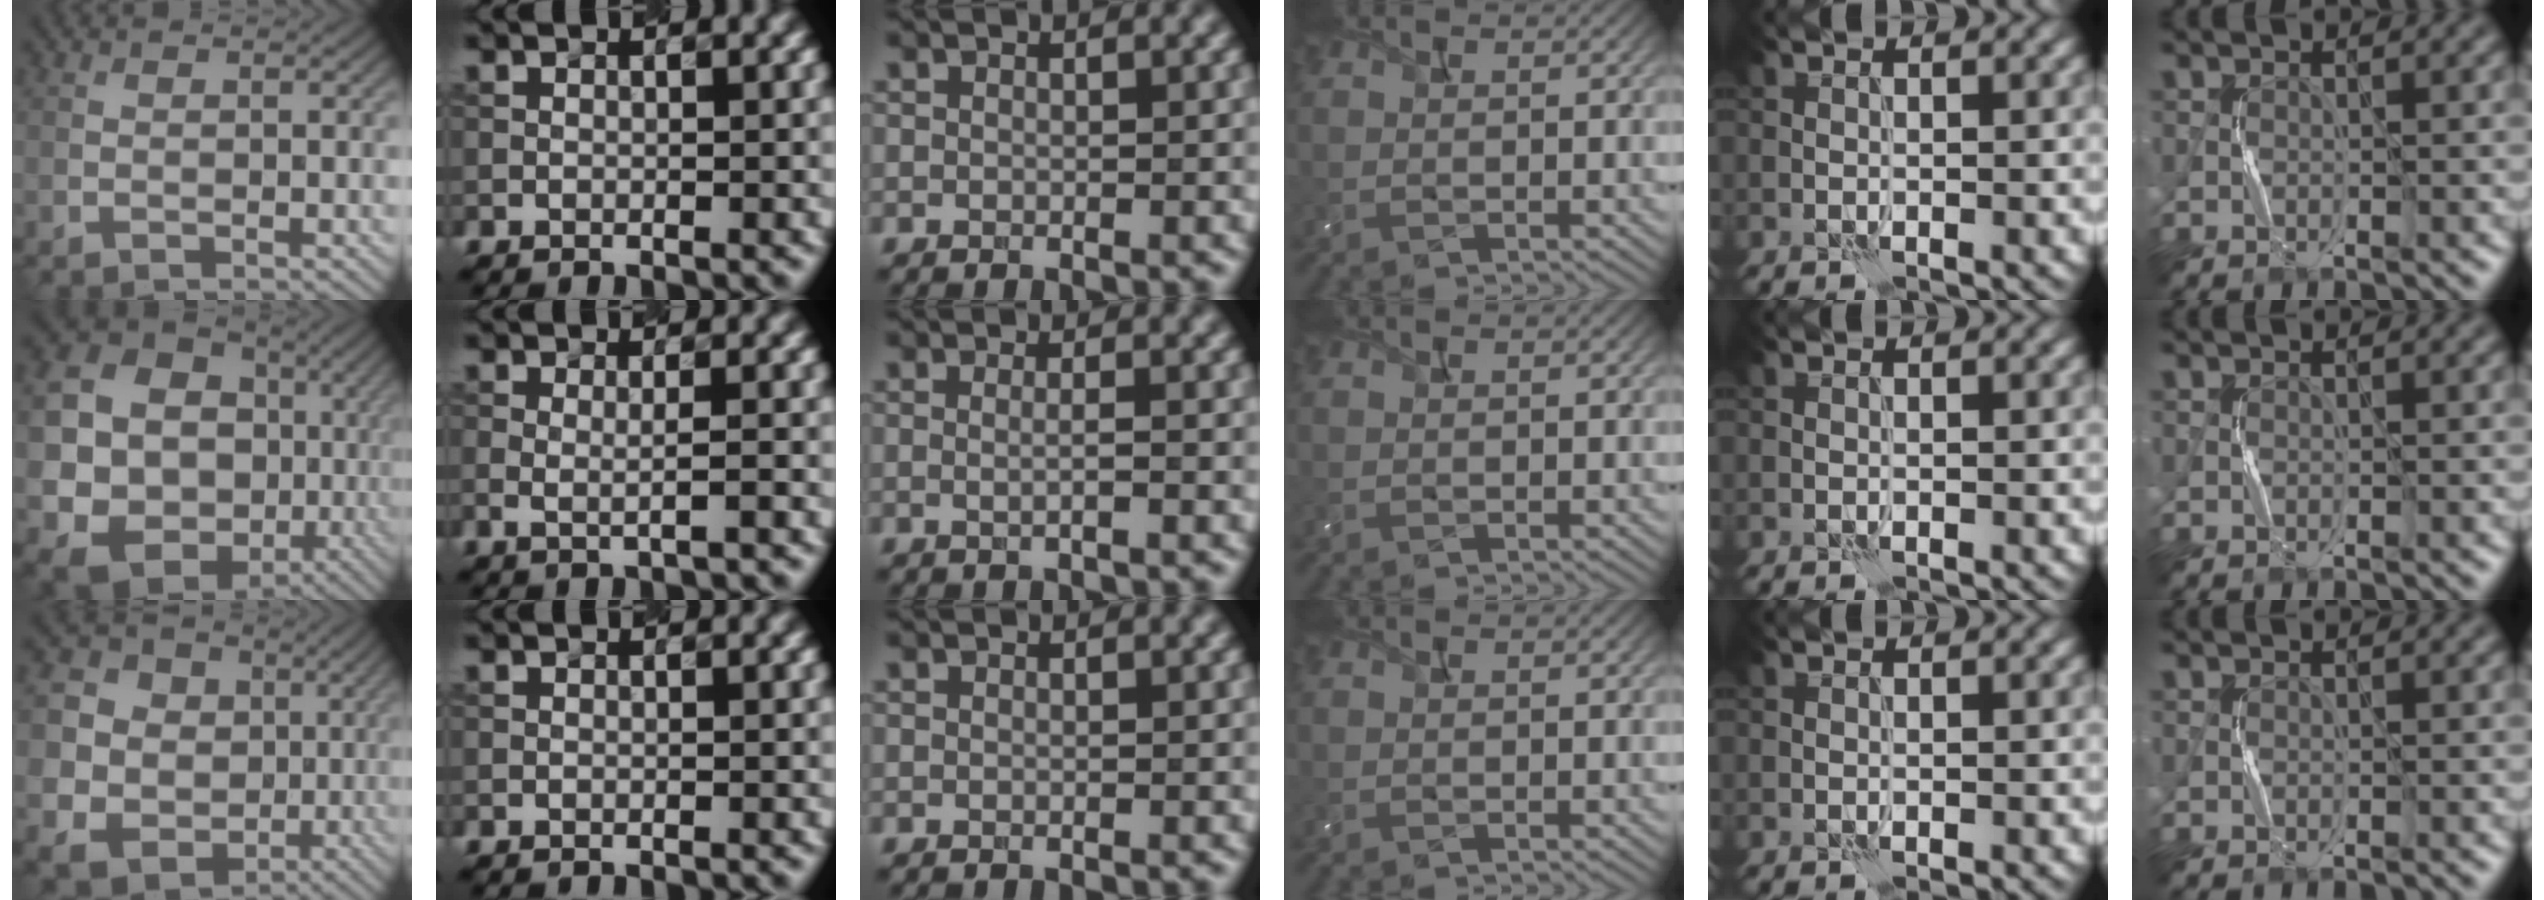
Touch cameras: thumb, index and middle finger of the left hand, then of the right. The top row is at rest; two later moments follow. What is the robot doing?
{"motion": "squeeze", "object": "bubble wrap"}